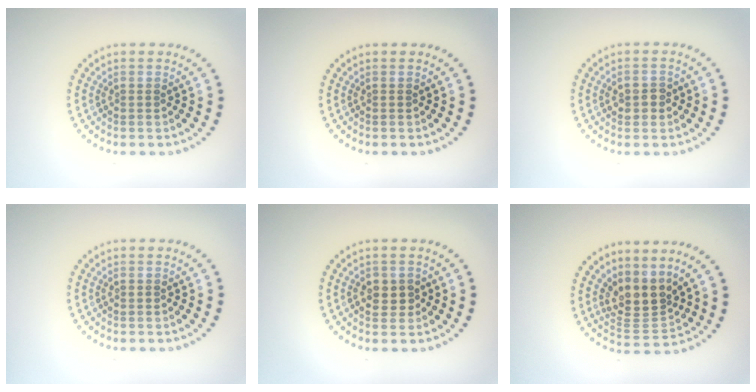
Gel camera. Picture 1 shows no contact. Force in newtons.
{"total": 0.0}
{"total": 1.8, "press": 1.8, "slide": 0.0}
{"total": 0.5, "press": 0.5, "slide": 0.2}
{"total": 2.4, "press": 2.4, "slide": 0.5}
{"total": 3.5, "press": 2.5, "slide": 2.5}